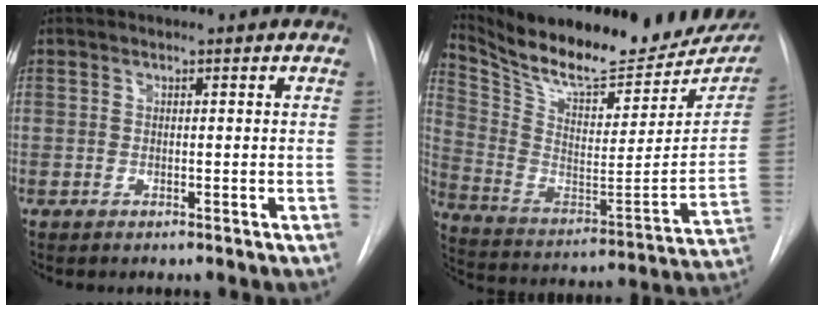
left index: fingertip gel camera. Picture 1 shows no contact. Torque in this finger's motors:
{"motor_torque": [0.06, -0.35, 0.10, 0.05]}